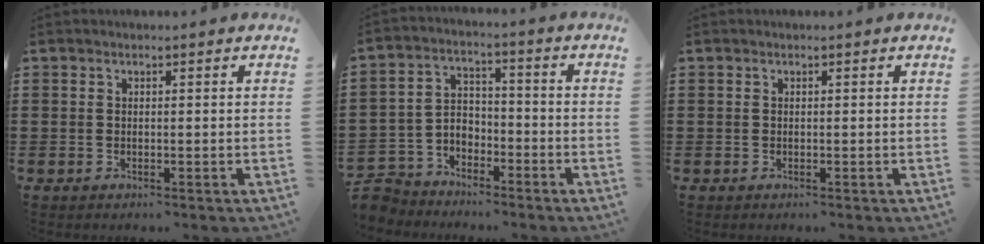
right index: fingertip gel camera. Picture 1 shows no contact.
{"total": 4.7, "force": [-4.1, 2.3, 0.0], "torque": [-0.028, -0.005, -0.093]}
{"total": 0.0}